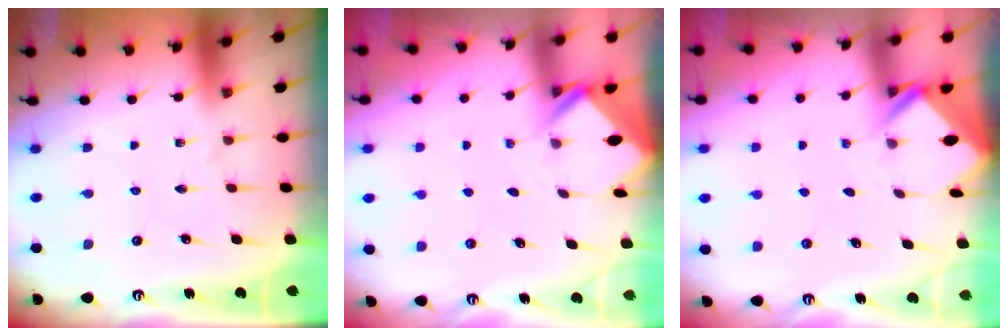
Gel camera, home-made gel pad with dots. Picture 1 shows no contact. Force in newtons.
{"total": 2.4, "press": 2.4, "slide": 0.1}
{"total": 2.4, "press": 2.4, "slide": 0.1}